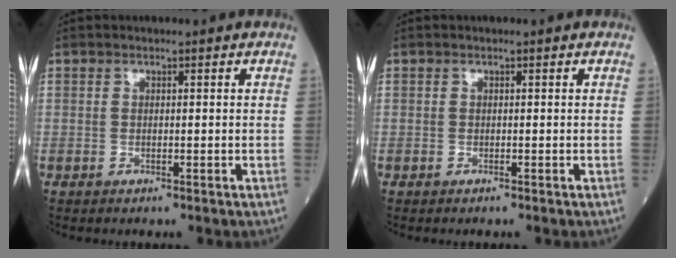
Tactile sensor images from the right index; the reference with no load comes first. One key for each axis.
{"total": 0.0}